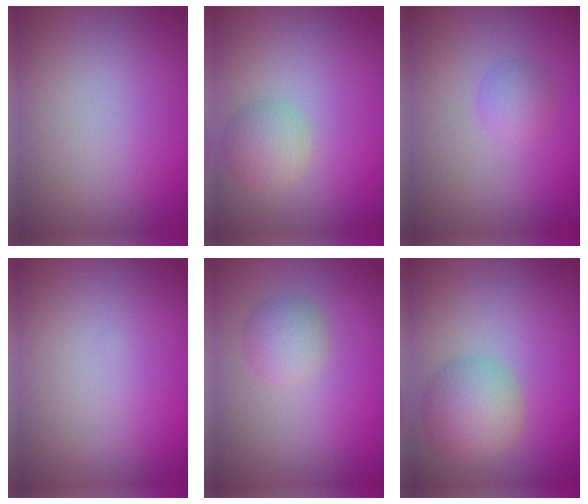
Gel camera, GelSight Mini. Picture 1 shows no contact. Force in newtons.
{"total": 2.6, "press": 2.6, "slide": 0.1}
{"total": 1.7, "press": 1.7, "slide": 0.0}
{"total": 0.0}
{"total": 2.5, "press": 2.5, "slide": 0.1}
{"total": 4.3, "press": 4.3, "slide": 0.1}